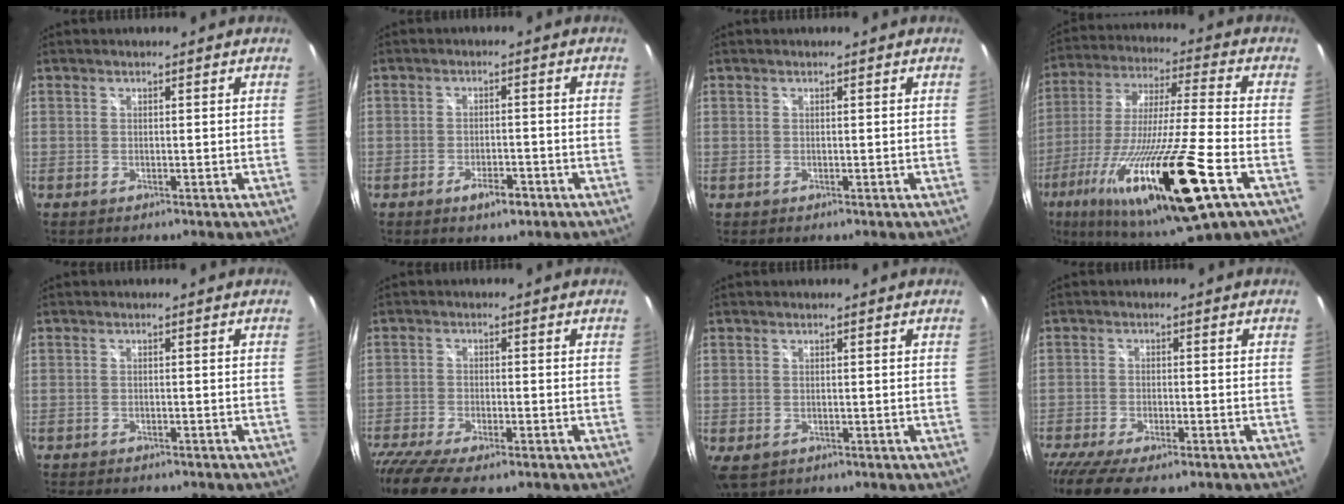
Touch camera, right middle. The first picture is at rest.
{"total": 3.9, "force": [-2.4, 1.6, 2.5], "torque": [-0.050, -0.003, -0.037]}
{"total": 0.0}
{"total": 27.7, "force": [-12.6, 2.7, 24.5], "torque": [-0.463, -0.079, -0.220]}
{"total": 6.8, "force": [-5.9, 1.8, 2.7], "torque": [-0.062, -0.019, -0.088]}
{"total": 13.4, "force": [-10.1, 3.9, 7.9], "torque": [-0.184, -0.062, -0.174]}
{"total": 4.6, "force": [-2.1, 3.0, 2.8], "torque": [-0.056, -0.019, -0.032]}
{"total": 11.3, "force": [-8.8, 3.2, 6.5], "torque": [-0.152, -0.047, -0.149]}